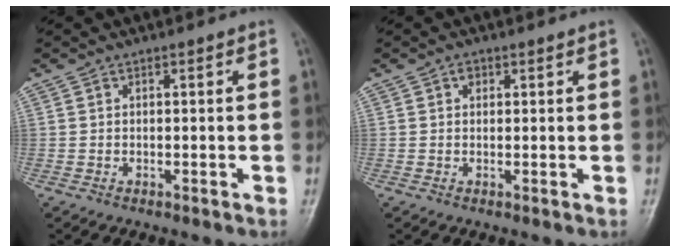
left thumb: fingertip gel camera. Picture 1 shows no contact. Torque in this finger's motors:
{"motor_torque": [-0.23, 0.01, -0.07, -0.03, 0.00]}